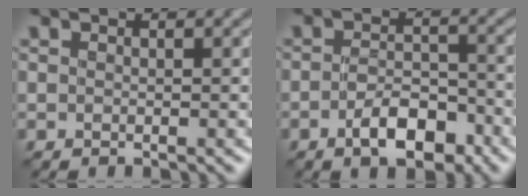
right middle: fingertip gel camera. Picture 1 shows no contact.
{"total": 4.3, "force": [-2.4, 1.9, 3.1], "torque": [-0.049, 0.005, -0.041]}